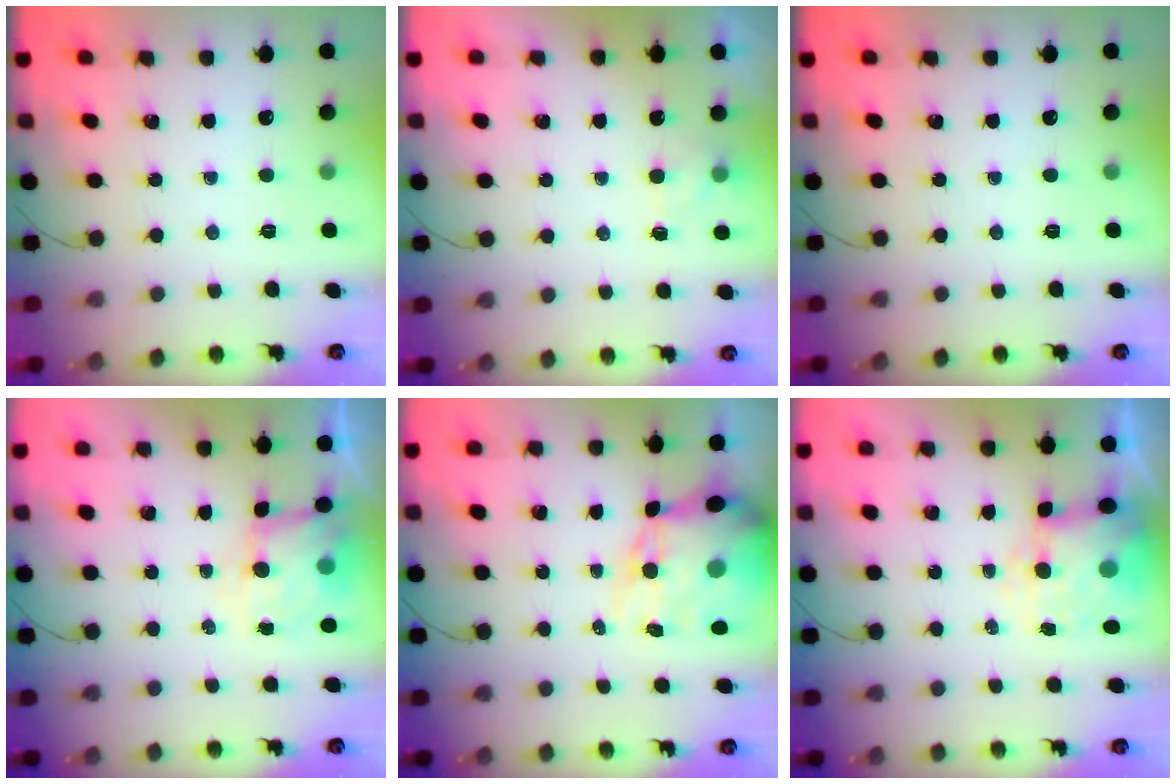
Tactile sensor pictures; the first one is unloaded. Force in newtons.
{"total": 2.0, "press": 1.5, "slide": 1.3}
{"total": 0.0}
{"total": 6.2, "press": 6.1, "slide": 1.4}
{"total": 13.7, "press": 13.3, "slide": 3.4}
{"total": 8.5, "press": 8.3, "slide": 1.9}